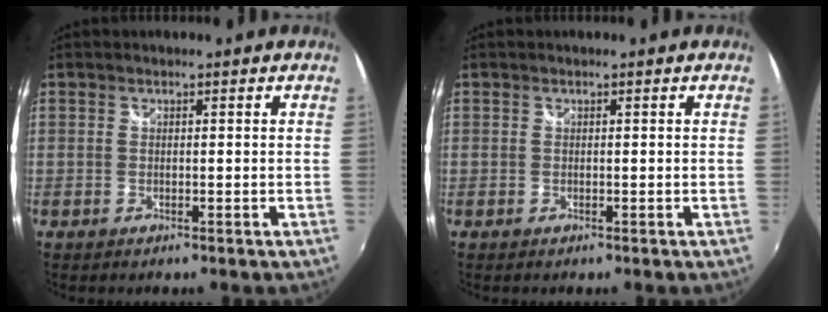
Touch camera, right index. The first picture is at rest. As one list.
[{"total": 0.0}]